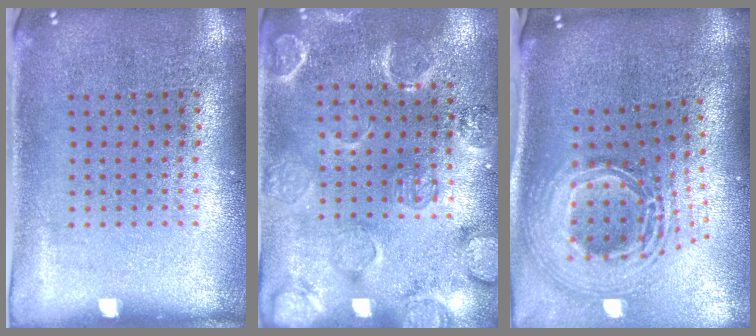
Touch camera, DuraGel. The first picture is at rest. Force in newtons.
{"total": 2.4, "press": 2.2, "slide": 0.9}
{"total": 2.9, "press": 2.0, "slide": 2.1}